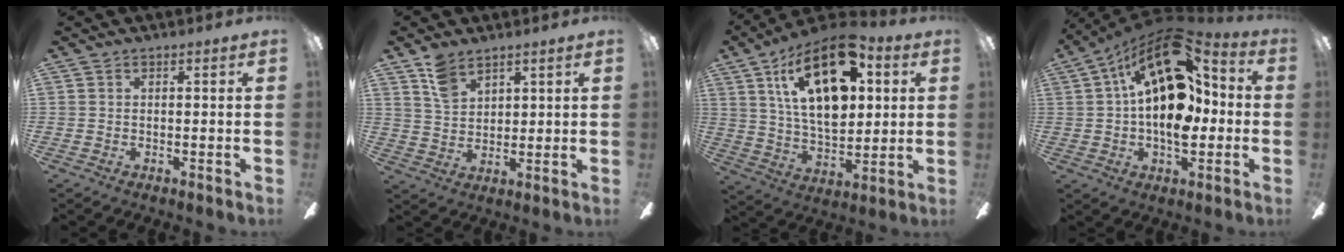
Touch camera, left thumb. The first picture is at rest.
{"total": 7.0, "force": [5.1, 3.9, 2.8], "torque": [-0.056, -0.016, 0.098]}
{"total": 22.9, "force": [10.0, 11.8, 16.9], "torque": [-0.298, -0.034, 0.162]}
{"total": 22.4, "force": [5.3, 12.3, 18.0], "torque": [-0.307, -0.025, 0.087]}